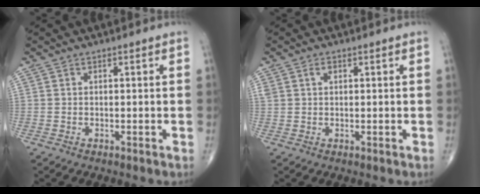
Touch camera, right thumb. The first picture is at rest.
{"total": 1.5, "force": [0.7, 1.0, 0.9], "torque": [-0.019, 0.006, 0.016]}